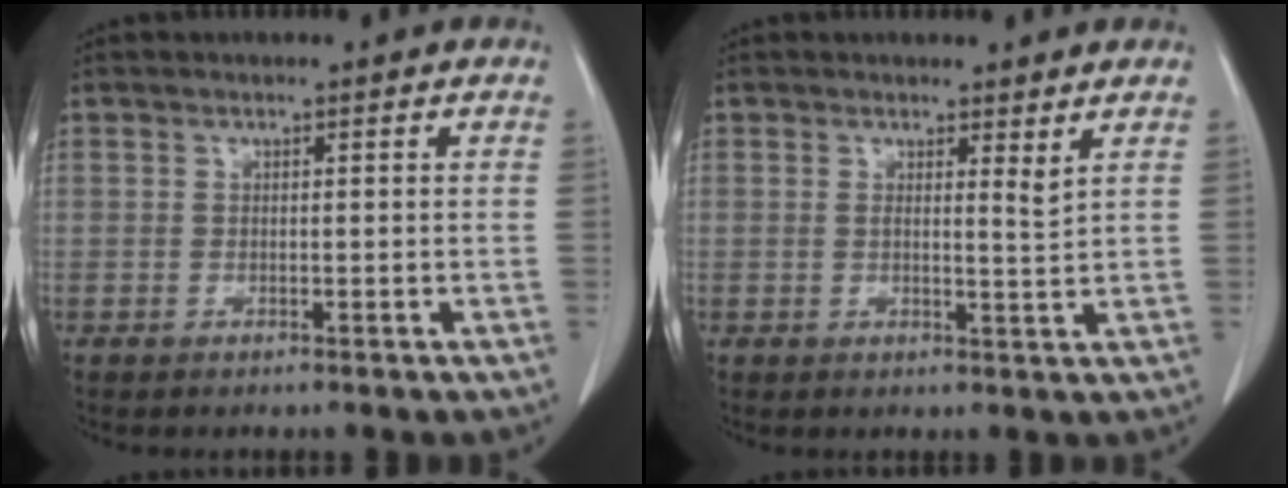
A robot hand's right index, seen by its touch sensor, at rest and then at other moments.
{"total": 1.8, "force": [1.3, -0.1, 1.3], "torque": [-0.021, -0.011, 0.018]}